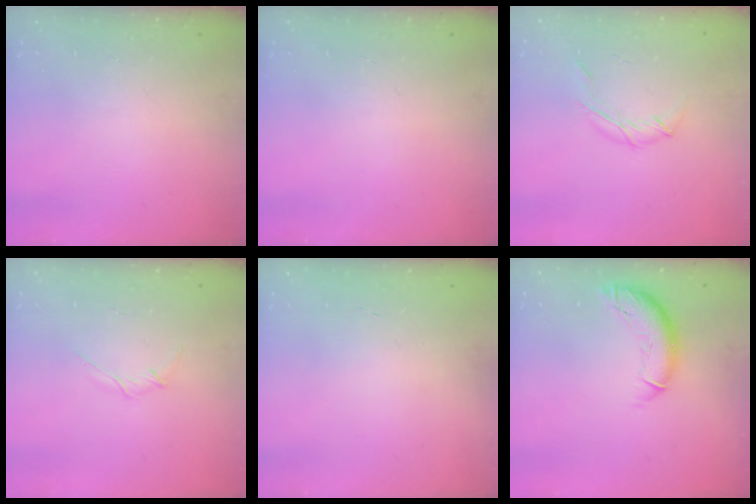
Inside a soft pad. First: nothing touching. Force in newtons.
{"total": 0.0}
{"total": 6.8, "press": 6.8, "slide": 0.9}
{"total": 4.1, "press": 4.0, "slide": 1.0}
{"total": 0.0}
{"total": 10.2, "press": 10.1, "slide": 0.9}